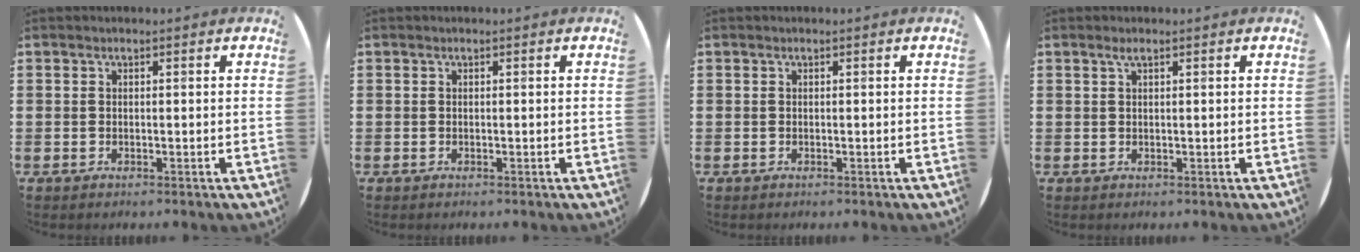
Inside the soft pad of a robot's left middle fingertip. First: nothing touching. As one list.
[{"total": 0.0}, {"total": 0.0}, {"total": 0.9, "force": [0.5, 0.1, 0.8], "torque": [-0.015, 0.003, 0.008]}]